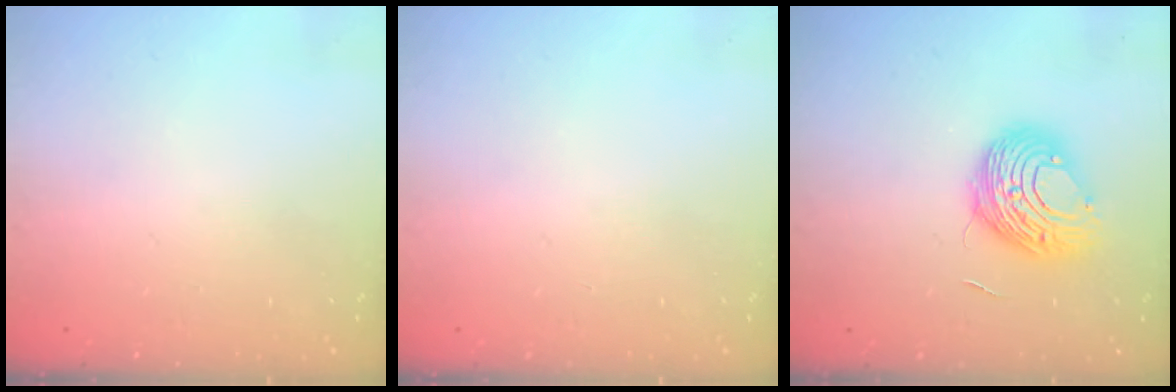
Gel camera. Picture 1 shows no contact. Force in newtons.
{"total": 0.0}
{"total": 10.4, "press": 10.4, "slide": 0.2}